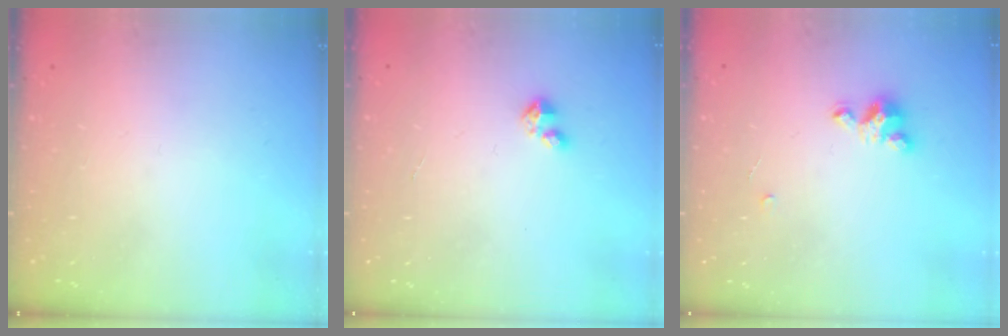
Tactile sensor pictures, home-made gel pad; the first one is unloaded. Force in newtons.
{"total": 3.2, "press": 3.1, "slide": 0.5}
{"total": 3.5, "press": 3.5, "slide": 0.3}